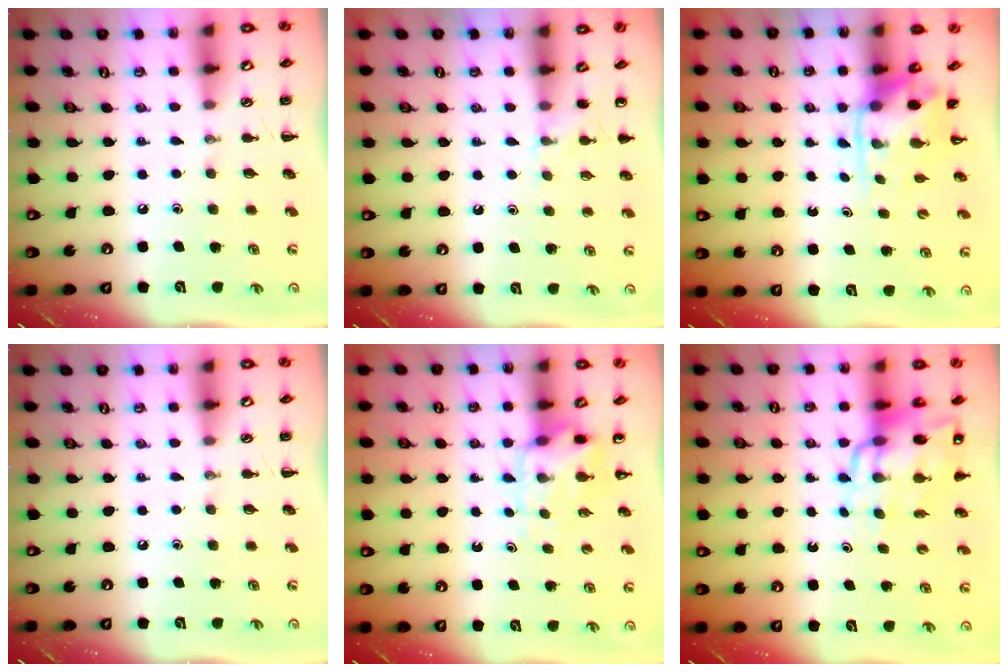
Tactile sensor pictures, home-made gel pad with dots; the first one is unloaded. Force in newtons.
{"total": 4.9, "press": 4.6, "slide": 1.6}
{"total": 3.5, "press": 3.4, "slide": 0.8}
{"total": 0.0}
{"total": 5.2, "press": 5.2, "slide": 0.8}
{"total": 13.5, "press": 12.9, "slide": 4.0}